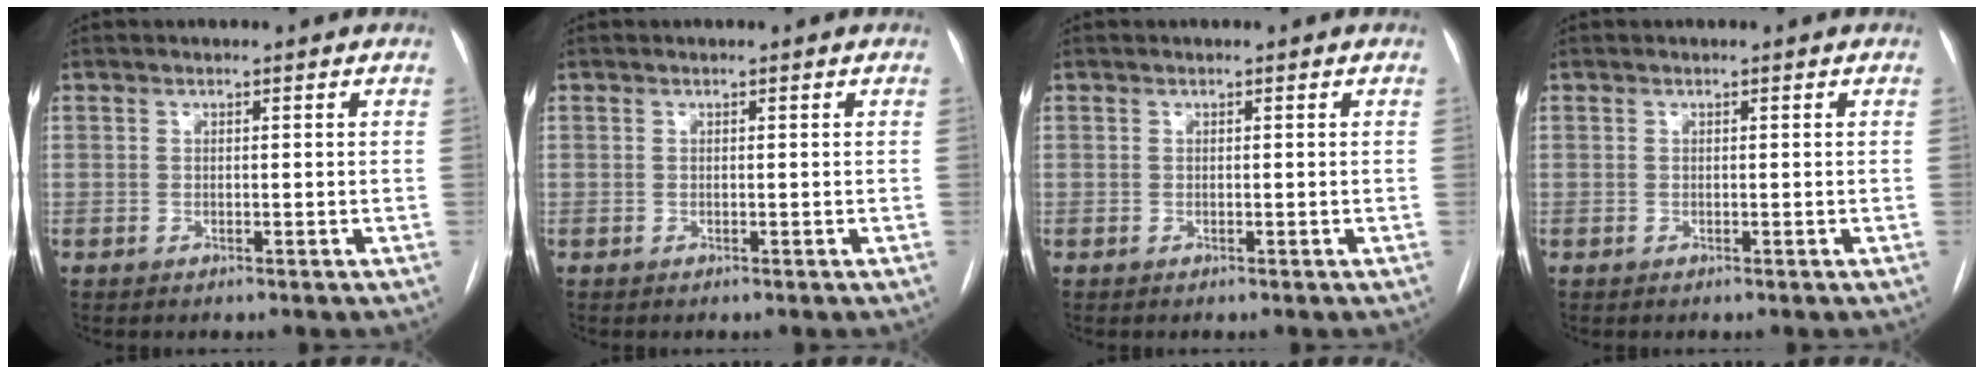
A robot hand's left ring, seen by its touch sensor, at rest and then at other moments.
{"total": 0.0}
{"total": 0.0}
{"total": 0.0}